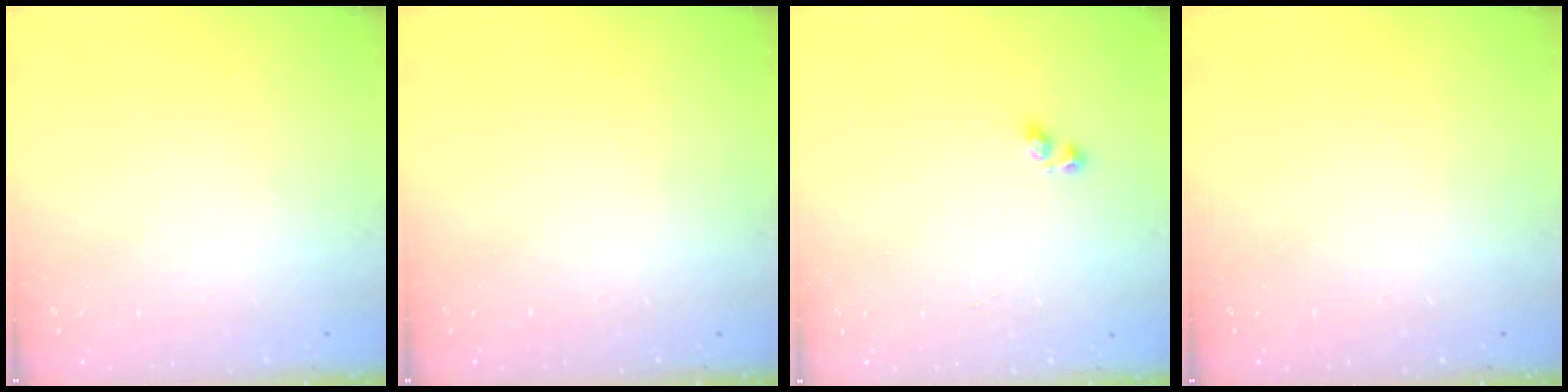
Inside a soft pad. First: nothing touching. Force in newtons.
{"total": 0.0}
{"total": 3.2, "press": 3.1, "slide": 0.6}
{"total": 0.0}